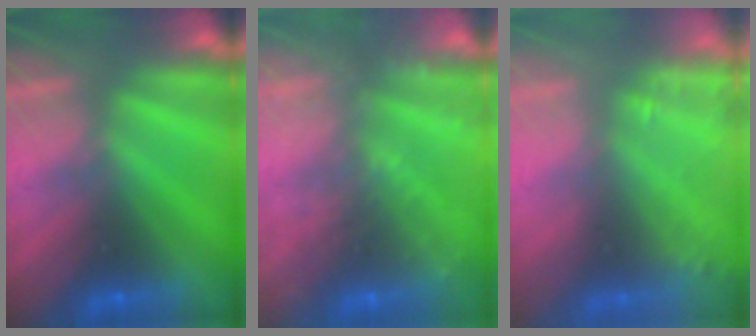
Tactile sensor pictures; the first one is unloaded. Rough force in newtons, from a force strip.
{"total": 7.9}
{"total": 1.4}